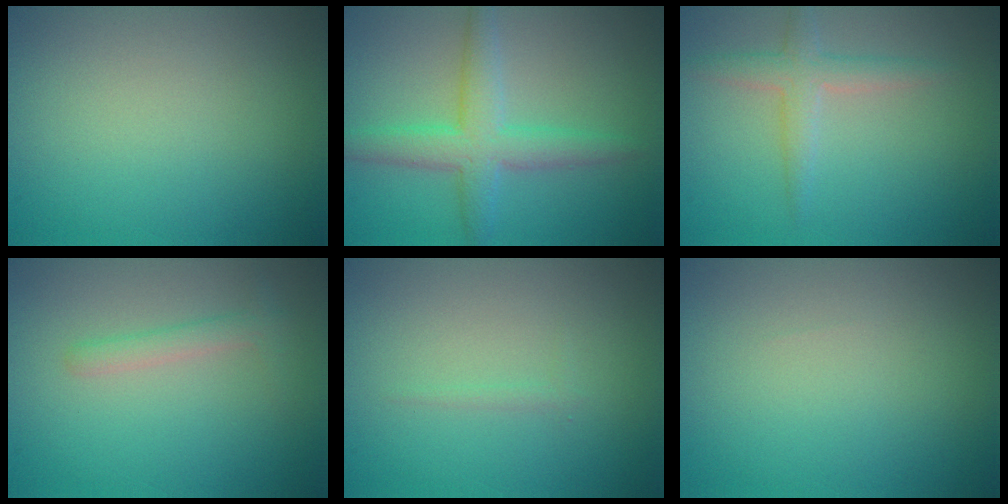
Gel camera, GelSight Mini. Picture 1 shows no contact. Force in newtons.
{"total": 4.1, "press": 4.1, "slide": 0.1}
{"total": 2.3, "press": 2.3, "slide": 0.0}
{"total": 1.4, "press": 1.4, "slide": 0.0}
{"total": 0.6, "press": 0.5, "slide": 0.1}
{"total": 0.0}